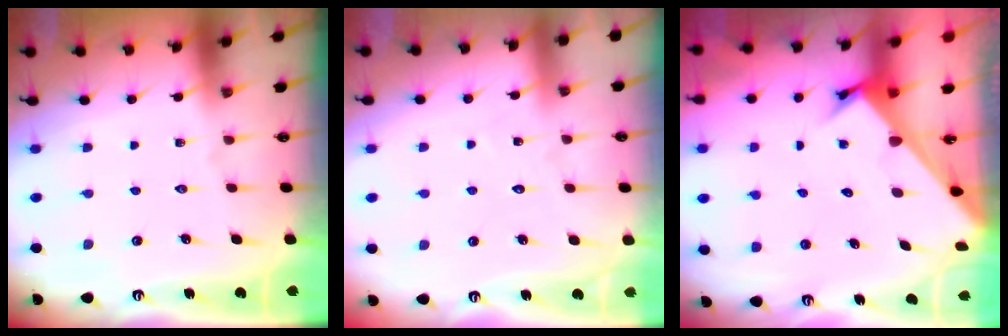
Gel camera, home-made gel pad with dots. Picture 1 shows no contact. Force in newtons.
{"total": 4.5, "press": 4.5, "slide": 0.5}
{"total": 2.8, "press": 2.8, "slide": 0.2}